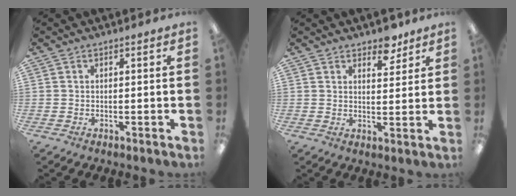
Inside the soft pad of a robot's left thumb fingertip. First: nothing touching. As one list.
[{"total": 5.9, "force": [4.7, 2.9, 2.1], "torque": [-0.004, -0.029, 0.079]}]